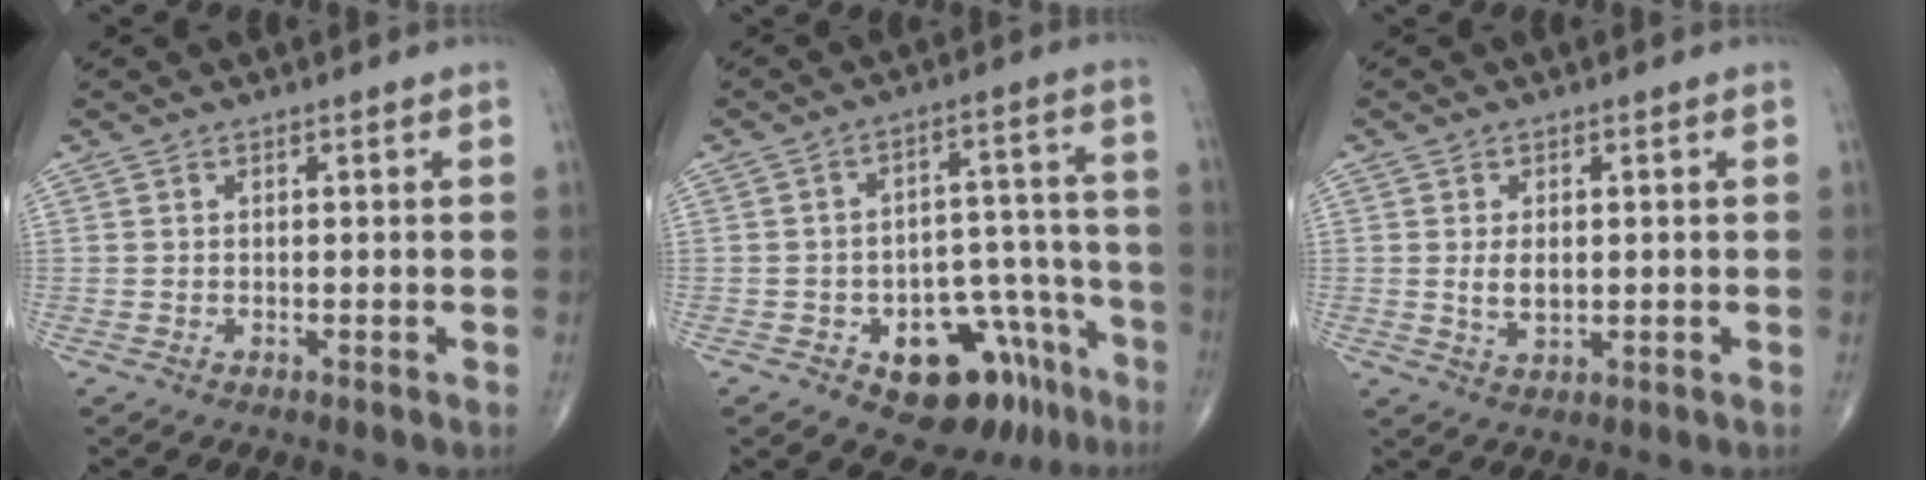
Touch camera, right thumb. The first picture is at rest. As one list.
[{"total": 15.6, "force": [-8.9, 8.8, 9.5], "torque": [-0.070, 0.081, -0.117]}, {"total": 3.7, "force": [0.2, 2.2, 3.0], "torque": [-0.049, -0.007, 0.009]}]